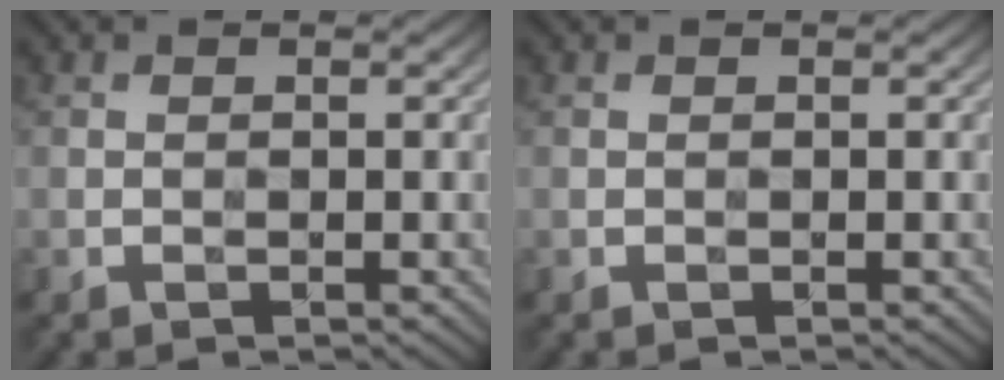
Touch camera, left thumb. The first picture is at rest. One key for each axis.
{"total": 0.0}